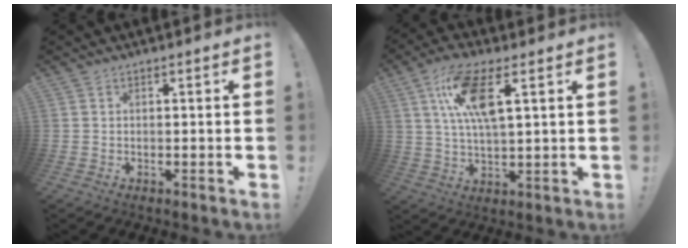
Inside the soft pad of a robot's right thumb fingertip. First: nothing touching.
{"total": 12.9, "force": [5.0, 4.5, 11.0], "torque": [-0.208, -0.004, 0.088]}